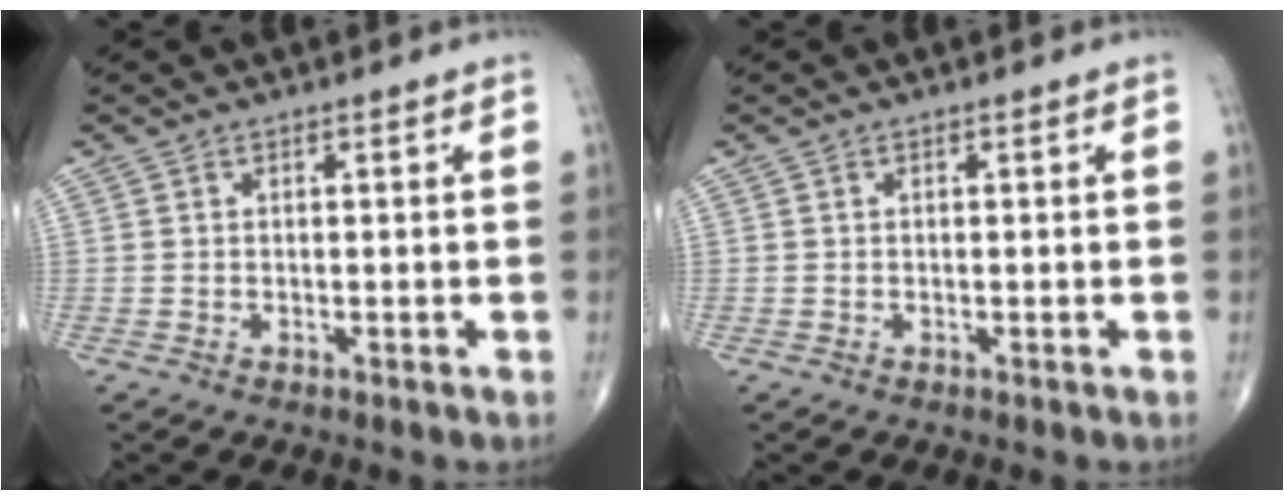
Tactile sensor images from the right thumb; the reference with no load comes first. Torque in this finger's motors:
{"motor_torque": [0.07, 0.08, -0.02, -0.02, 0.01]}